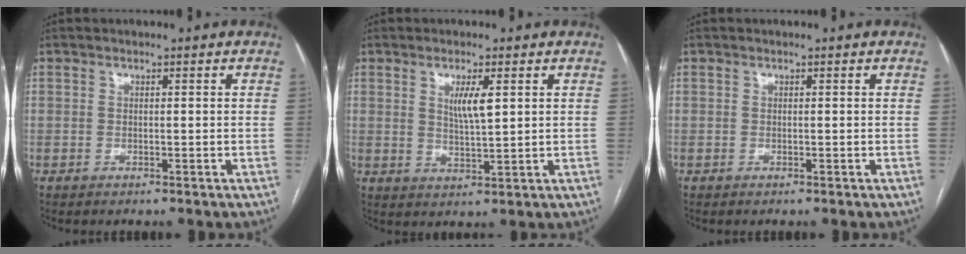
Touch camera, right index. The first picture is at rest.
{"total": 4.4, "force": [1.6, 0.7, 4.0], "torque": [-0.075, -0.005, 0.030]}
{"total": 0.0}